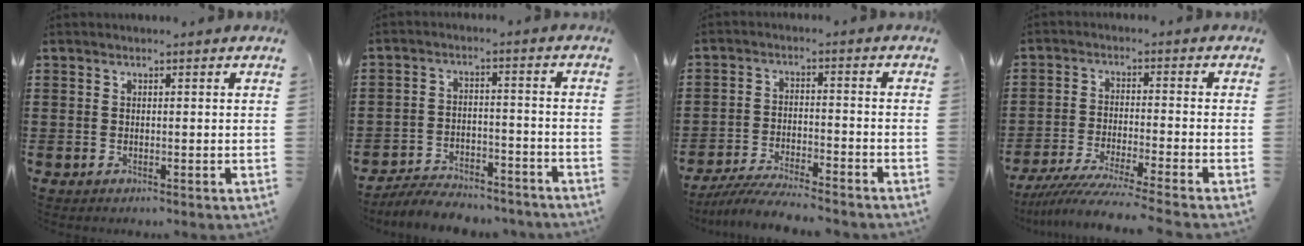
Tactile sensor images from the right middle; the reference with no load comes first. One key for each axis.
{"total": 6.0, "fx": -5.8, "fy": 0.6, "fz": 1.6, "tx": -0.029, "ty": 0.003, "tz": -0.112}
{"total": 5.9, "fx": -5.7, "fy": 0.2, "fz": 1.8, "tx": -0.041, "ty": -0.007, "tz": -0.112}
{"total": 5.9, "fx": -5.4, "fy": -0.6, "fz": 2.4, "tx": -0.057, "ty": -0.023, "tz": -0.108}